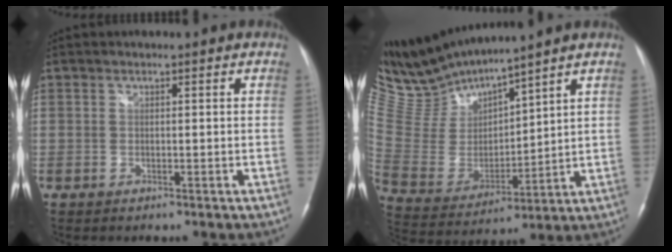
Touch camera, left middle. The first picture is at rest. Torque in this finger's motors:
{"motor_torque": [0.18, -0.63, -0.11, -0.01]}